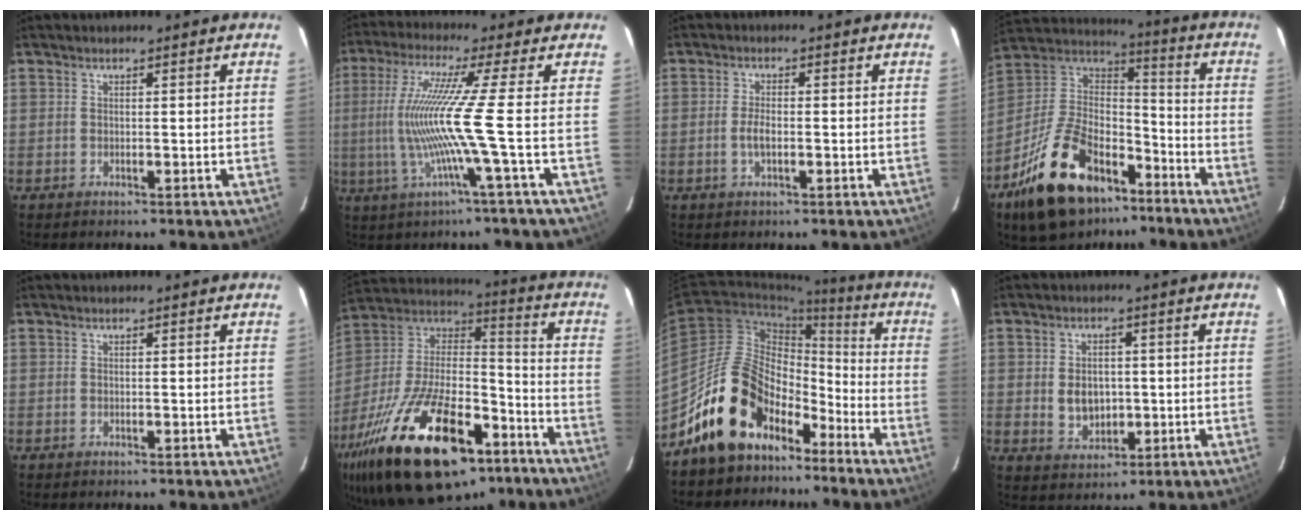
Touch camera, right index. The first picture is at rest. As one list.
[{"total": 11.1, "force": [-2.1, -3.3, 10.4], "torque": [-0.188, -0.016, -0.029]}, {"total": 2.8, "force": [-0.8, 1.1, 2.4], "torque": [-0.051, -0.001, -0.014]}, {"total": 24.5, "force": [-15.0, 13.1, 14.2], "torque": [-0.301, 0.007, -0.242]}, {"total": 0.0}, {"total": 34.1, "force": [-19.7, 15.1, 23.4], "torque": [-0.457, -0.018, -0.306]}, {"total": 15.7, "force": [-11.0, 9.2, 6.5], "torque": [-0.131, 0.029, -0.176]}, {"total": 6.2, "force": [-0.2, 4.8, 3.9], "torque": [-0.074, 0.000, 0.007]}]